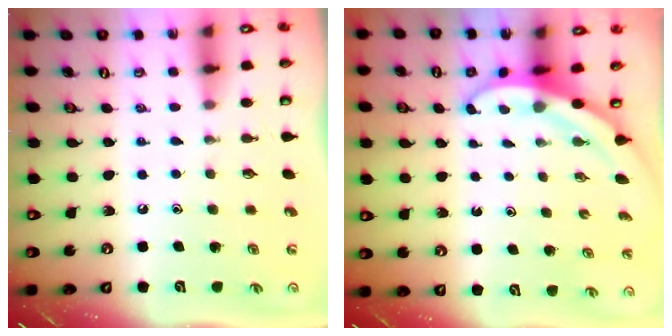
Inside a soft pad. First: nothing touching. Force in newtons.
{"total": 3.3, "press": 3.3, "slide": 0.1}